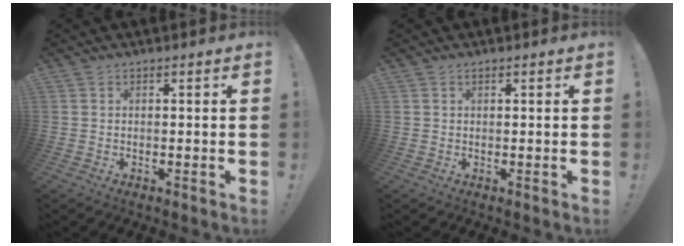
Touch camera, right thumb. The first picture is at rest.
{"total": 0.0}